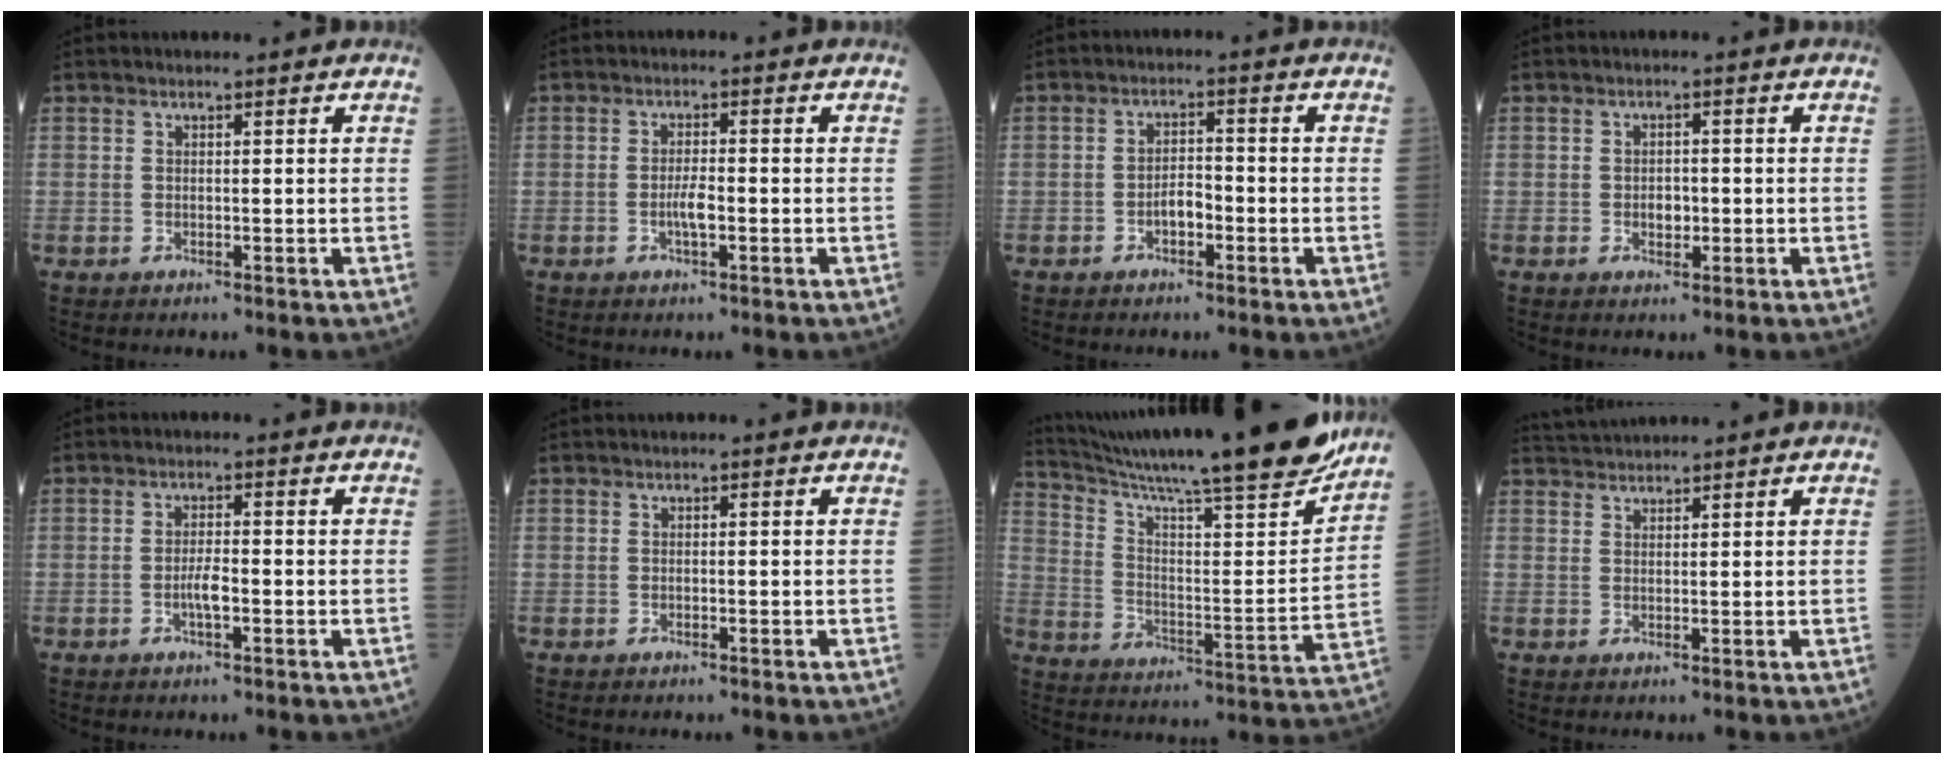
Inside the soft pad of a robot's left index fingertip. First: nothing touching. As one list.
[{"total": 2.6, "force": [-1.0, 0.4, 2.3], "torque": [-0.045, -0.002, -0.020]}, {"total": 2.9, "force": [-1.5, 1.2, 2.2], "torque": [-0.034, 0.004, -0.030]}, {"total": 2.1, "force": [-0.6, 1.3, 1.5], "torque": [-0.021, 0.000, -0.010]}, {"total": 2.5, "force": [-1.1, 0.4, 2.2], "torque": [-0.041, -0.002, -0.021]}, {"total": 0.0}, {"total": 25.6, "force": [21.9, 0.4, 13.3], "torque": [-0.223, -0.053, 0.318]}, {"total": 3.8, "force": [3.8, -0.4, 0.6], "torque": [-0.013, 0.029, 0.072]}]